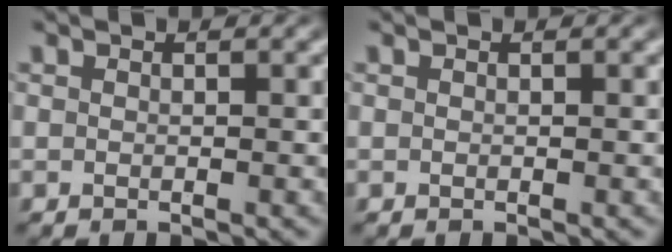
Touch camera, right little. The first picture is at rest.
{"total": 0.0}